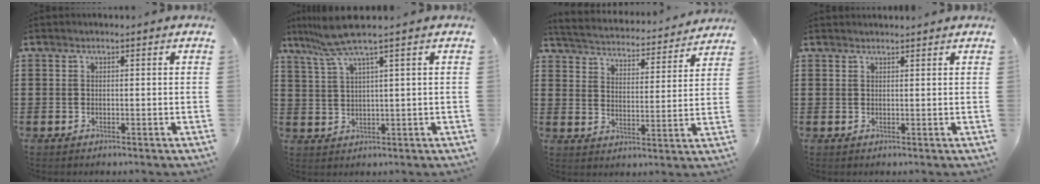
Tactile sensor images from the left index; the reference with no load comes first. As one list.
[{"total": 6.0, "force": [3.9, -0.3, 4.5], "torque": [-0.101, -0.005, 0.068]}, {"total": 3.5, "force": [3.5, 0.0, 0.0], "torque": [-0.023, -0.033, 0.052]}, {"total": 0.9, "force": [0.9, -0.1, 0.1], "torque": [-0.004, -0.002, 0.017]}]